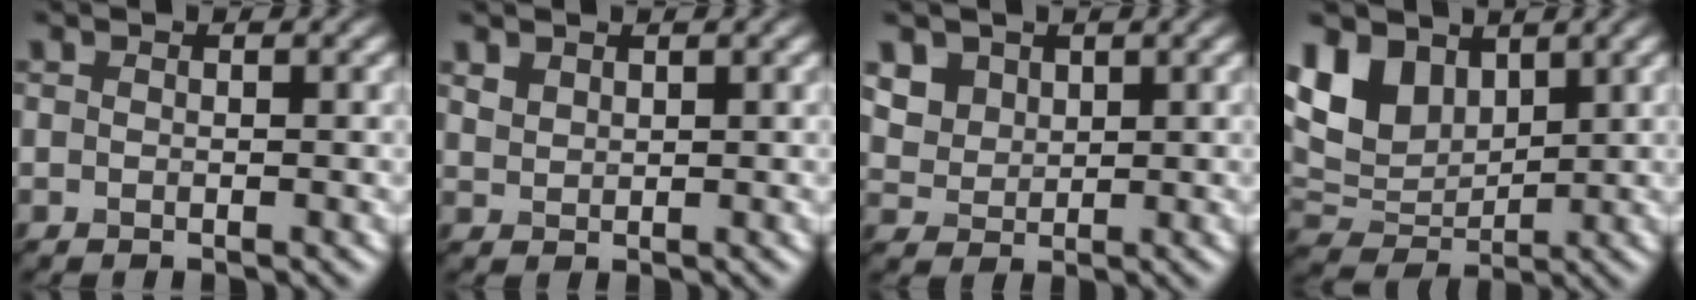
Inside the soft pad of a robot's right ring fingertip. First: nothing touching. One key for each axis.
{"total": 1.2, "fx": 0.6, "fy": -0.4, "fz": -0.9, "tx": -0.006, "ty": 0.001, "tz": 0.042}
{"total": 2.8, "fx": 2.1, "fy": 1.9, "fz": 0.3, "tx": -0.058, "ty": 0.002, "tz": 0.073}
{"total": 4.7, "fx": 2.7, "fy": 3.3, "fz": 2.1, "tx": -0.073, "ty": 0.002, "tz": 0.075}